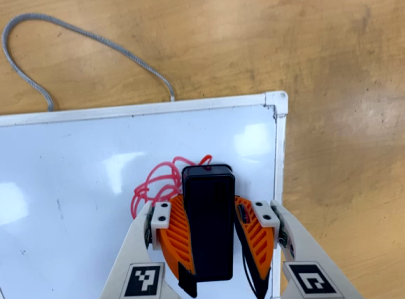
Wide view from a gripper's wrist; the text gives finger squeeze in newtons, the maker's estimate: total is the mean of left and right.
{"total": 14.7, "left": 14.1, "right": 15.3}